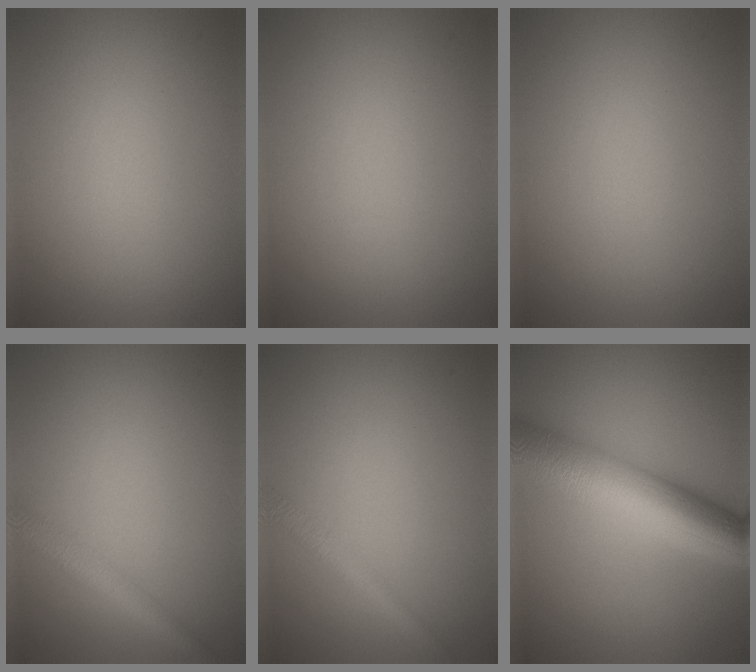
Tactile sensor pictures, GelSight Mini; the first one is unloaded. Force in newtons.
{"total": 0.0}
{"total": 0.0}
{"total": 2.9, "press": 2.9, "slide": 0.2}
{"total": 1.9, "press": 1.9, "slide": 0.0}
{"total": 10.1, "press": 10.1, "slide": 0.2}